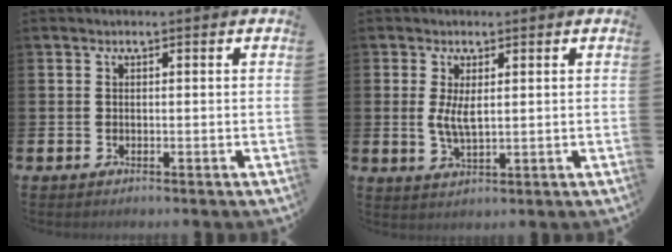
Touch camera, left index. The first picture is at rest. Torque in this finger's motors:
{"motor_torque": [0.41, -0.20, 0.13, 0.10]}